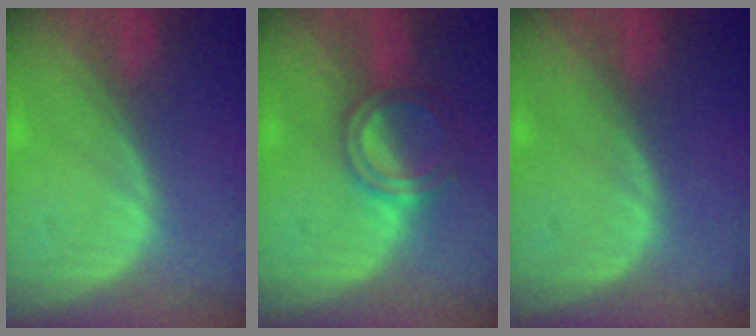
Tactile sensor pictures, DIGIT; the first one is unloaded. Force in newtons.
{"total": 5.0, "press": 4.6, "slide": 1.9}
{"total": 0.0}